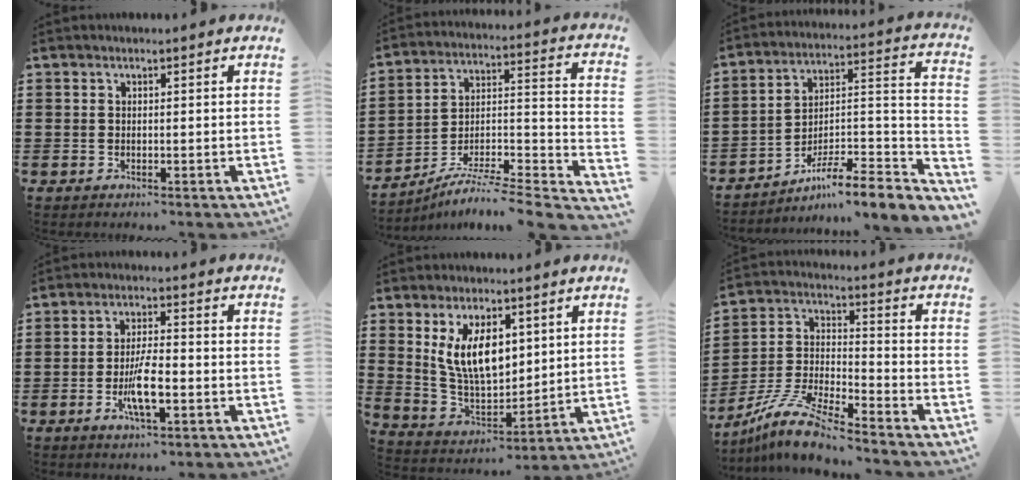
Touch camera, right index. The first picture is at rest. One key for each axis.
{"total": 6.1, "fx": -5.1, "fy": 0.6, "fz": 3.3, "tx": -0.051, "ty": -0.006, "tz": -0.102}
{"total": 6.1, "fx": -4.7, "fy": 0.8, "fz": 3.8, "tx": -0.062, "ty": -0.013, "tz": -0.098}
{"total": 6.4, "fx": -2.1, "fy": 1.8, "fz": 5.8, "tx": -0.121, "ty": -0.006, "tz": -0.043}
{"total": 9.8, "fx": 3.5, "fy": 4.9, "fz": 7.7, "tx": -0.175, "ty": 0.004, "tz": 0.064}
{"total": 10.6, "fx": -9.5, "fy": 0.9, "fz": 4.5, "tx": -0.107, "ty": 0.010, "tz": -0.194}